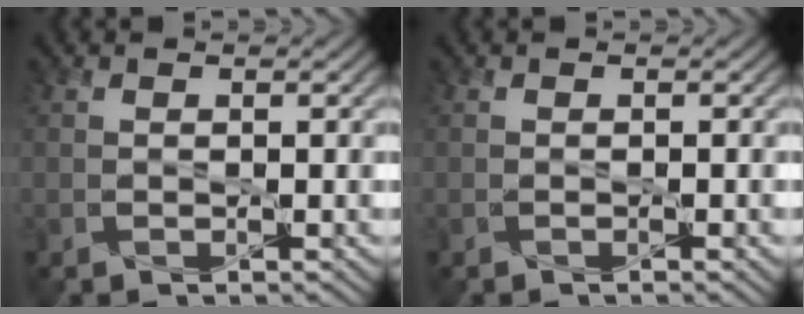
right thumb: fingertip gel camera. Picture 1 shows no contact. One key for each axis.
{"total": 0.5, "fx": -0.3, "fy": 0.0, "fz": 0.4, "tx": -0.006, "ty": 0.000, "tz": -0.005}